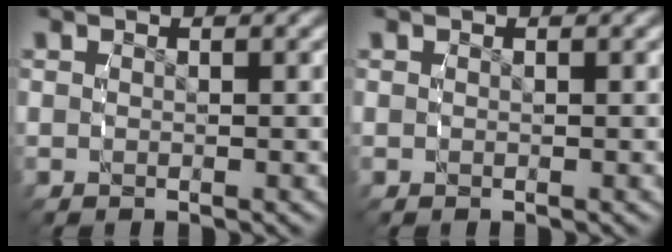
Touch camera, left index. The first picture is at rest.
{"total": 0.0}